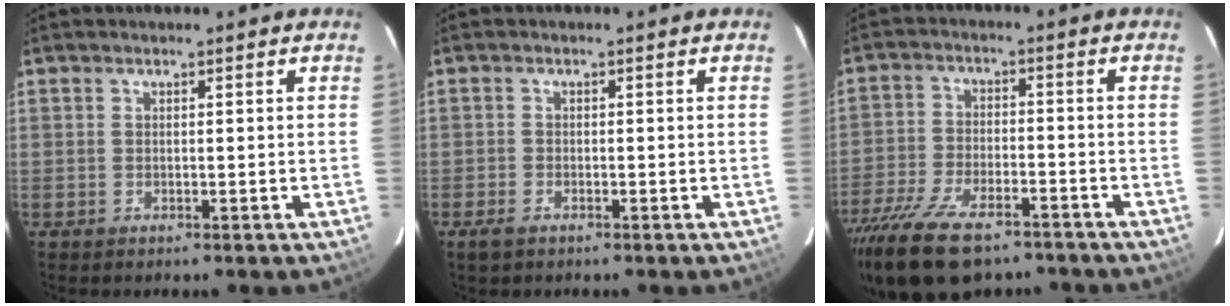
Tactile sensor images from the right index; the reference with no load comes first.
{"total": 2.4, "force": [-1.7, 1.2, 1.2], "torque": [-0.027, -0.003, -0.034]}
{"total": 17.1, "force": [-12.7, 6.9, 9.2], "torque": [-0.206, -0.034, -0.219]}